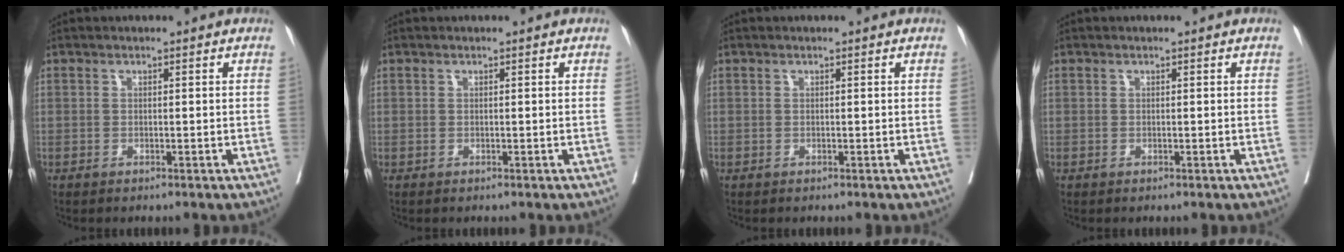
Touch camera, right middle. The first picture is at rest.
{"total": 0.0}
{"total": 0.0}
{"total": 0.0}